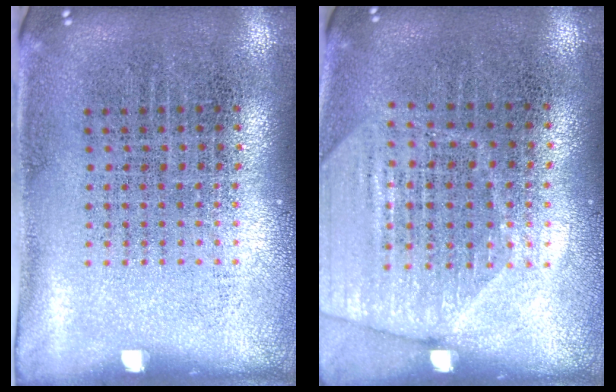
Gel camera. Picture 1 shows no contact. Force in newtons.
{"total": 1.8, "press": 1.7, "slide": 0.5}